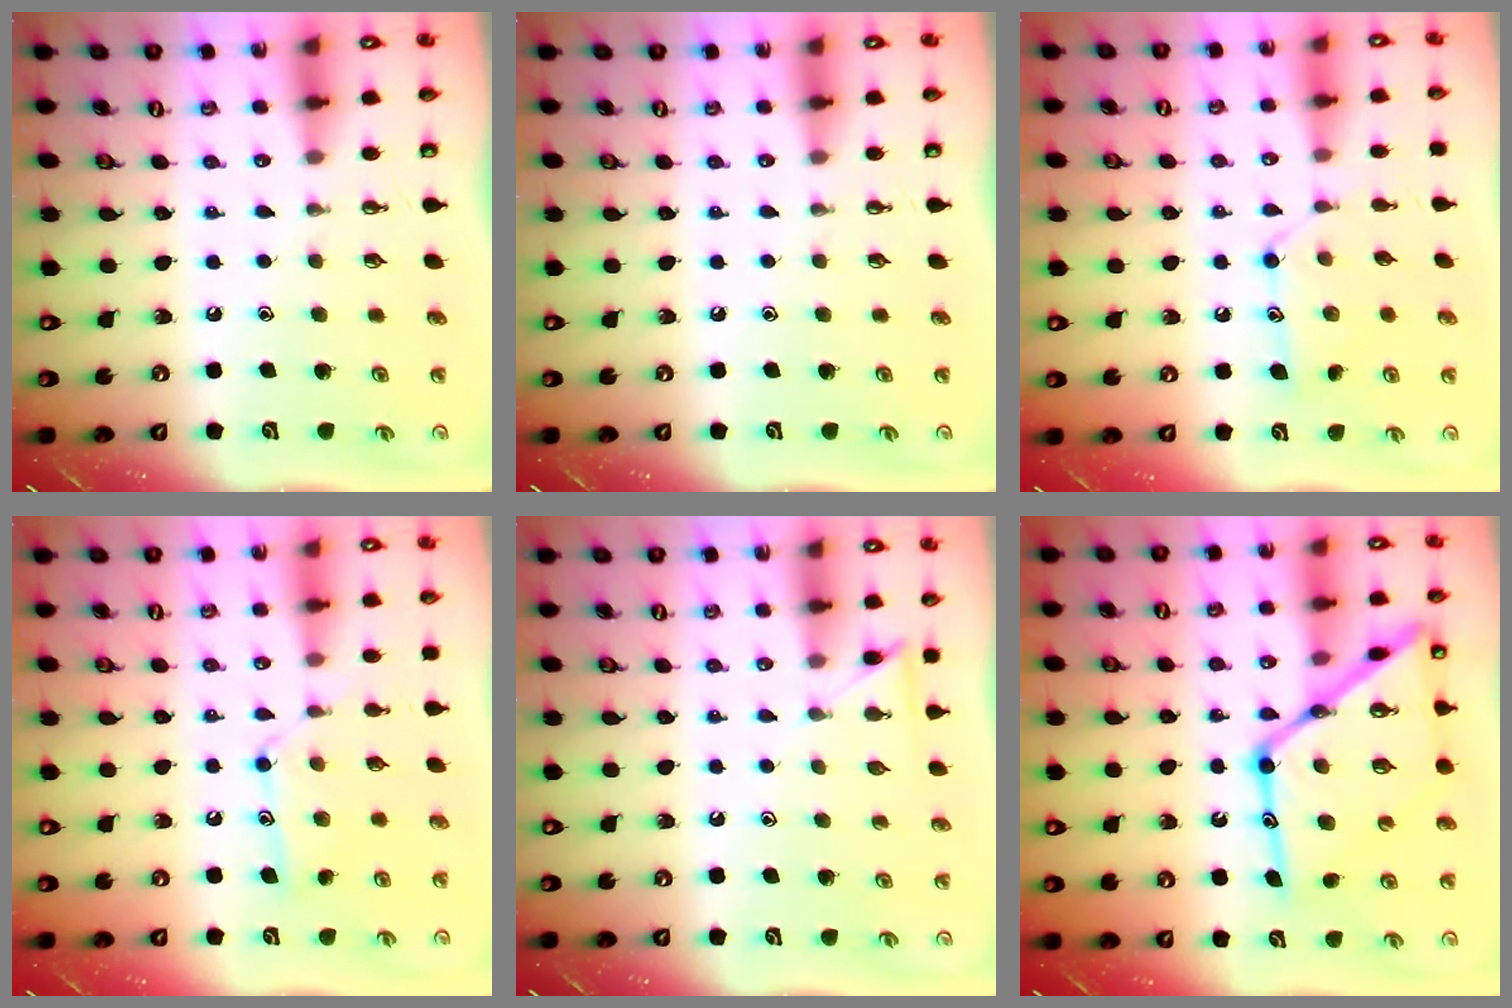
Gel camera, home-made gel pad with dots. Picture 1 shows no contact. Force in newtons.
{"total": 0.0}
{"total": 11.7, "press": 11.7, "slide": 0.1}
{"total": 12.0, "press": 12.0, "slide": 0.7}
{"total": 5.1, "press": 5.1, "slide": 0.7}
{"total": 24.2, "press": 24.1, "slide": 2.0}